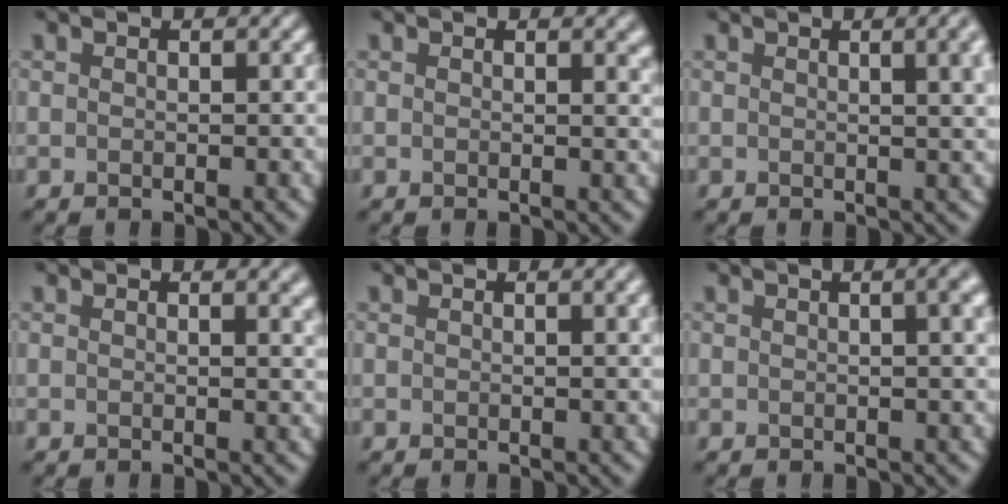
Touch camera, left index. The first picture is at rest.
{"total": 1.5, "force": [0.8, 0.5, 1.1], "torque": [-0.005, 0.002, 0.009]}
{"total": 5.7, "force": [1.7, 2.5, 4.9], "torque": [-0.023, 0.018, 0.013]}
{"total": 1.8, "force": [0.9, 0.6, 1.5], "torque": [-0.007, 0.004, 0.009]}
{"total": 1.8, "force": [0.7, 0.5, 1.5], "torque": [-0.014, 0.005, 0.008]}
{"total": 4.3, "force": [1.3, 1.8, 3.7], "torque": [-0.019, 0.020, 0.001]}